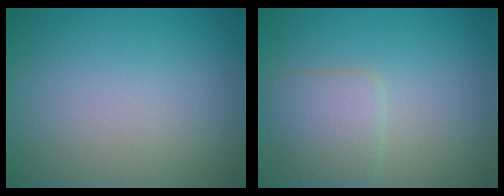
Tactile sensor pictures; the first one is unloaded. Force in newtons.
{"total": 3.1, "press": 3.1, "slide": 0.1}